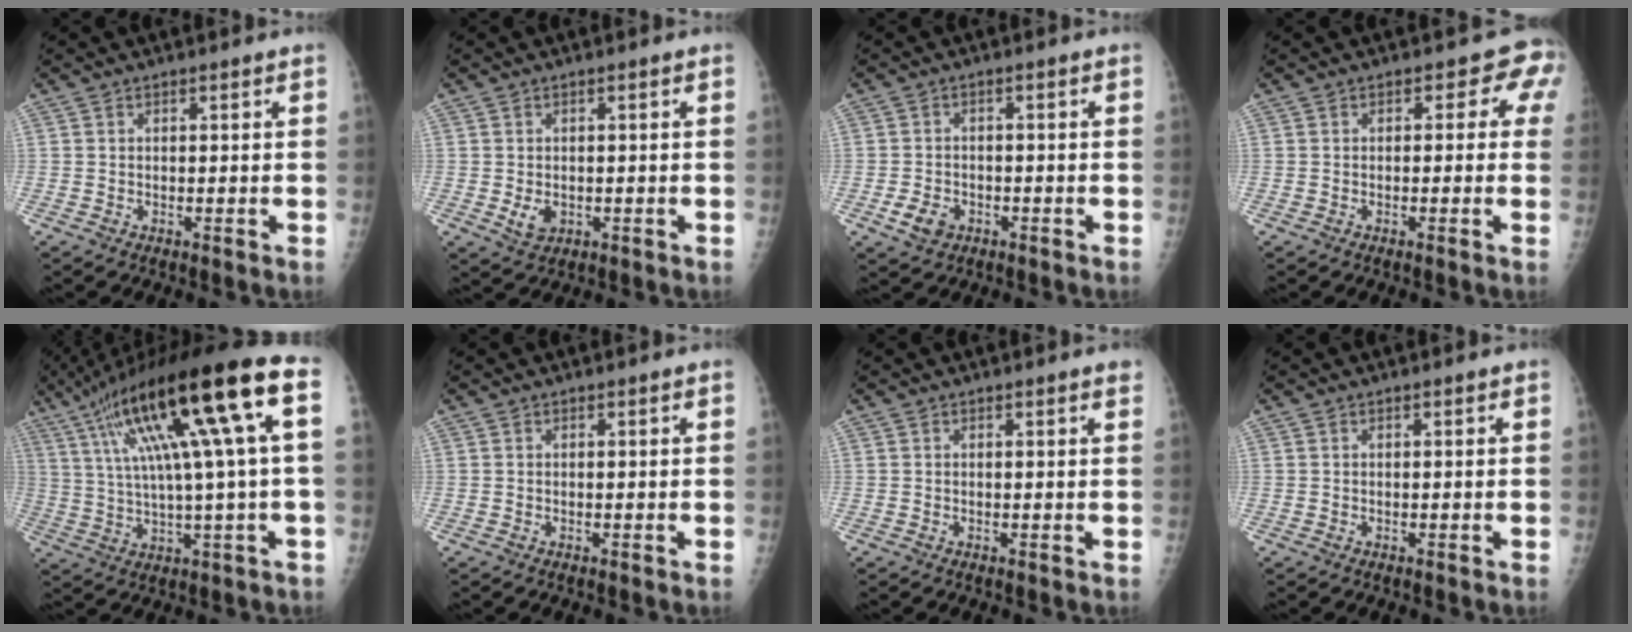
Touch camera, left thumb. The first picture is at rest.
{"total": 3.1, "force": [-0.5, 2.3, 2.0], "torque": [-0.025, -0.002, 0.001]}
{"total": 4.1, "force": [-1.9, 3.0, 2.1], "torque": [-0.034, 0.007, -0.027]}
{"total": 3.4, "force": [0.8, 2.5, 2.0], "torque": [0.017, 0.008, -0.008]}
{"total": 22.9, "force": [7.2, 3.0, 21.6], "torque": [-0.377, 0.028, 0.115]}
{"total": 0.0}
{"total": 0.8, "force": [0.6, 0.0, 0.6], "torque": [-0.005, 0.001, 0.005]}
{"total": 0.0}